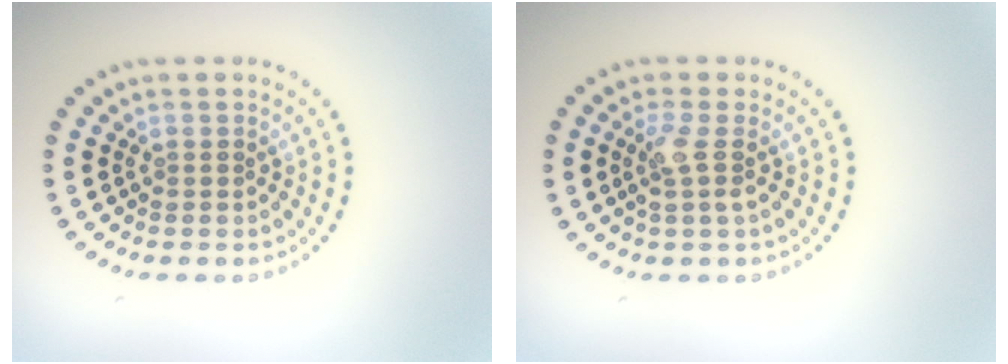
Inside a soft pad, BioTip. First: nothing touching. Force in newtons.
{"total": 1.9, "press": 1.5, "slide": 1.2}